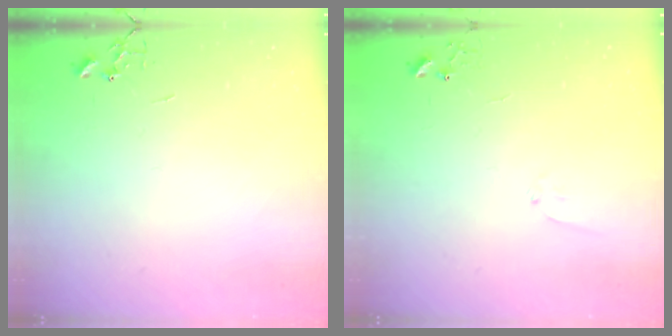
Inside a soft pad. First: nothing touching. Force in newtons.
{"total": 5.5, "press": 5.5, "slide": 0.6}